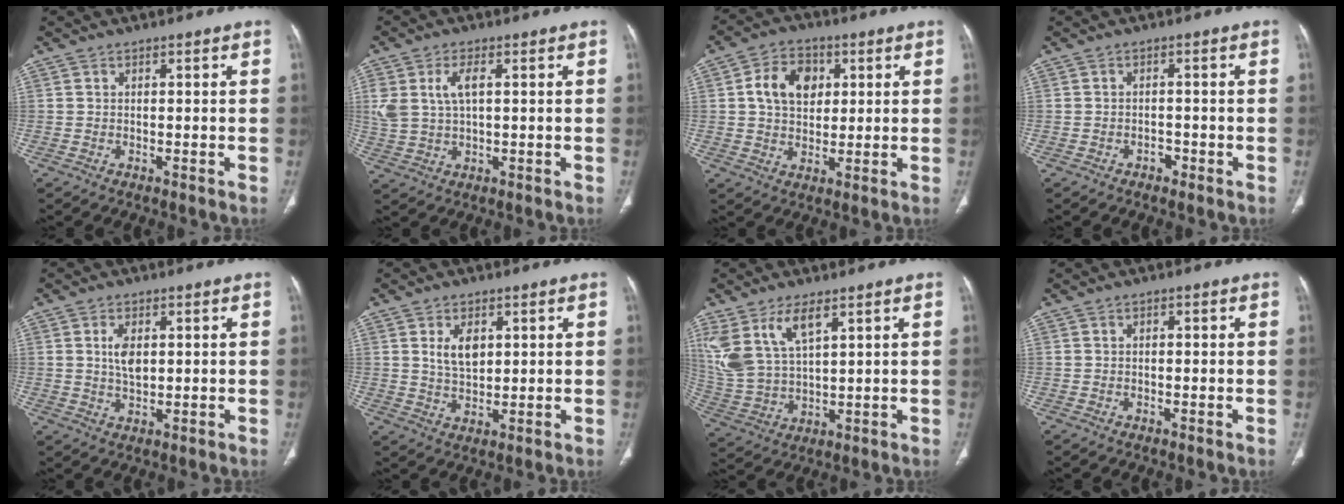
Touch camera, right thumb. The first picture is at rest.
{"total": 6.9, "force": [1.9, 3.3, 5.7], "torque": [-0.130, 0.006, 0.045]}
{"total": 9.6, "force": [2.4, 7.0, 6.2], "torque": [-0.083, 0.001, 0.038]}
{"total": 1.6, "force": [-1.0, 1.0, 0.7], "torque": [-0.008, 0.007, -0.016]}
{"total": 4.6, "force": [1.0, 2.5, 3.7], "torque": [-0.066, -0.006, 0.022]}
{"total": 5.6, "force": [1.8, 3.3, 4.1], "torque": [-0.062, -0.013, 0.039]}
{"total": 12.6, "force": [6.6, 5.6, 9.1], "torque": [-0.196, -0.020, 0.147]}
{"total": 0.9, "force": [0.2, 0.4, 0.7], "torque": [-0.016, 0.003, 0.003]}